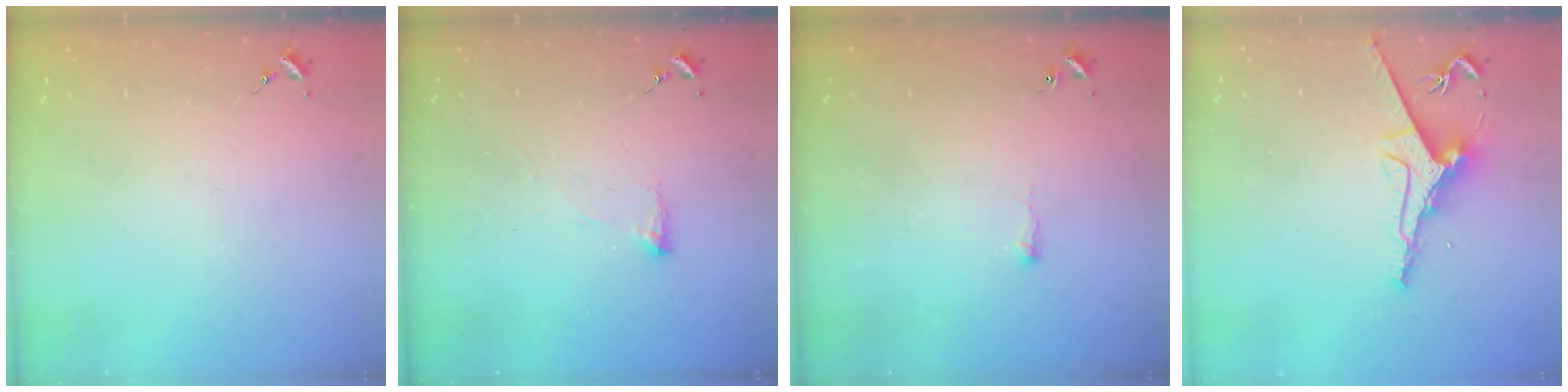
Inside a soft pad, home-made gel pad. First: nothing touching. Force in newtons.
{"total": 3.9, "press": 3.8, "slide": 0.7}
{"total": 2.1, "press": 2.1, "slide": 0.5}
{"total": 9.2, "press": 9.2, "slide": 0.3}